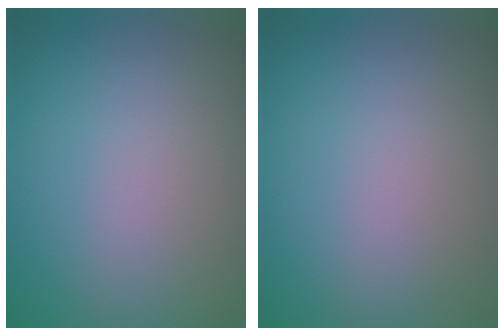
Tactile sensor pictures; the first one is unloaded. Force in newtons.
{"total": 0.0}